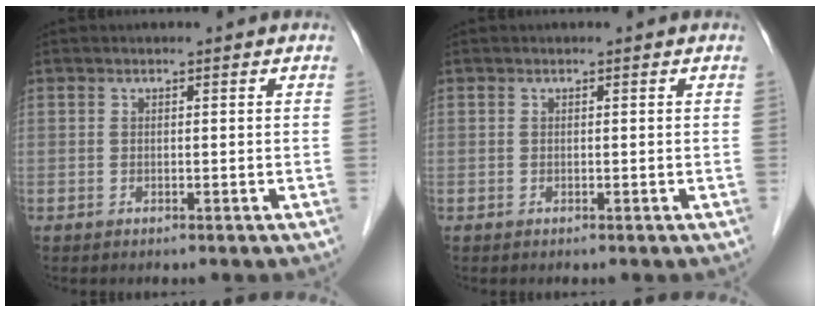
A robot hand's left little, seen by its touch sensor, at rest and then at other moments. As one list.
[{"total": 0.0}]